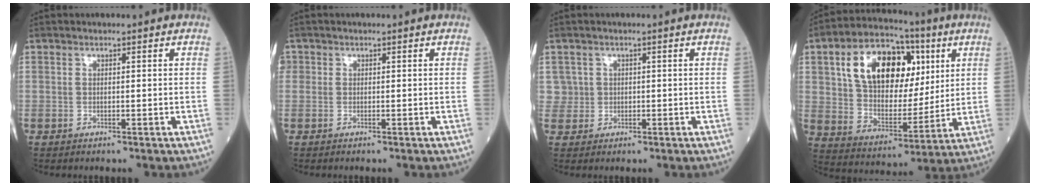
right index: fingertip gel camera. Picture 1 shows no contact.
{"total": 2.7, "force": [0.0, 2.4, 1.2], "torque": [-0.056, 0.016, 0.004]}
{"total": 3.6, "force": [0.6, 3.5, 0.2], "torque": [-0.003, 0.015, 0.022]}
{"total": 20.3, "force": [6.7, 11.8, 15.0], "torque": [-0.287, 0.039, 0.114]}